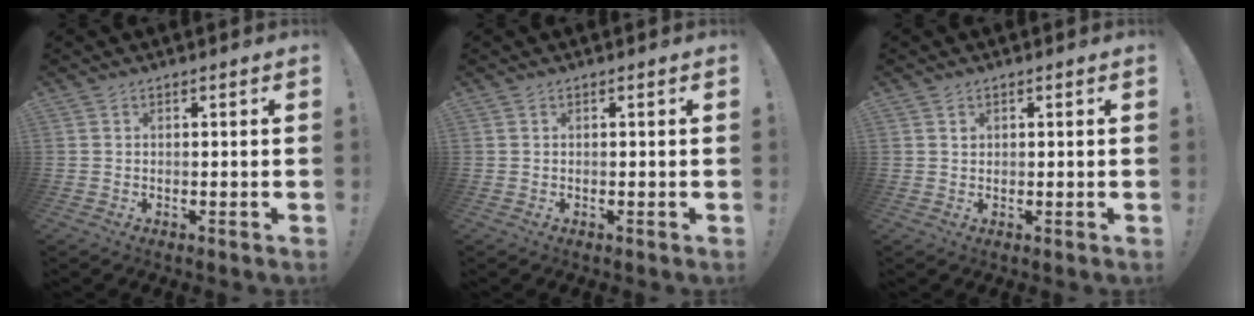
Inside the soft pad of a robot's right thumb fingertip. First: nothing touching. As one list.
[{"total": 0.0}, {"total": 0.9, "force": [0.5, 0.7, 0.1], "torque": [0.015, -0.006, 0.007]}]